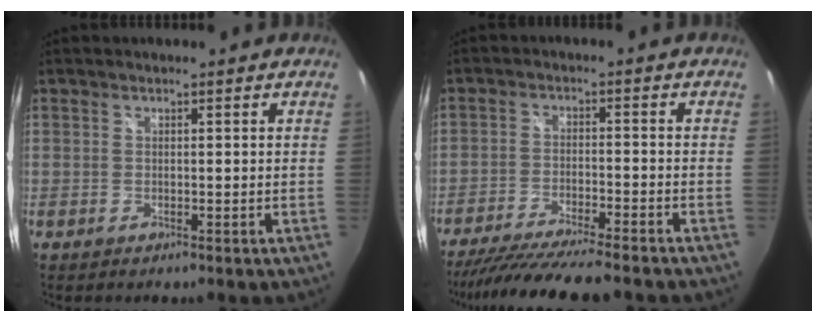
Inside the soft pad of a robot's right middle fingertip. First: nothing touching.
{"total": 14.5, "force": [-12.8, 0.7, 6.9], "torque": [-0.142, -0.026, -0.208]}